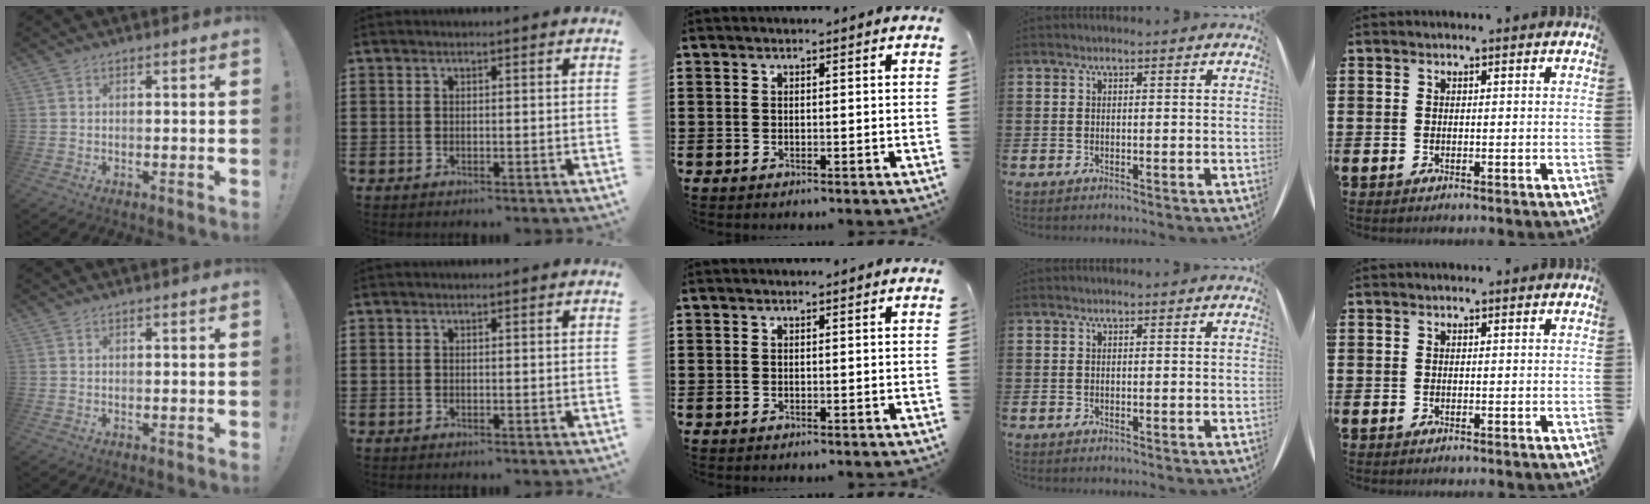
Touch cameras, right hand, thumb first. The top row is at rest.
{}